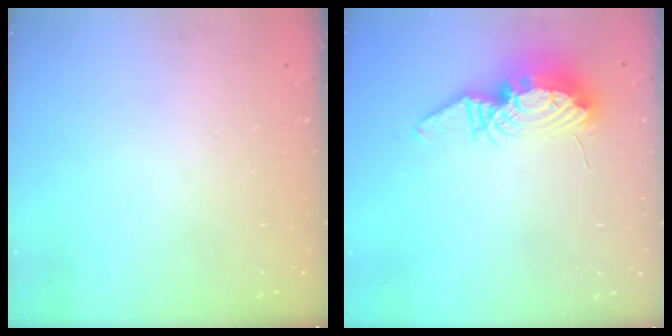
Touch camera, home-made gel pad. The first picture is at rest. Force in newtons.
{"total": 13.1, "press": 13.0, "slide": 1.2}